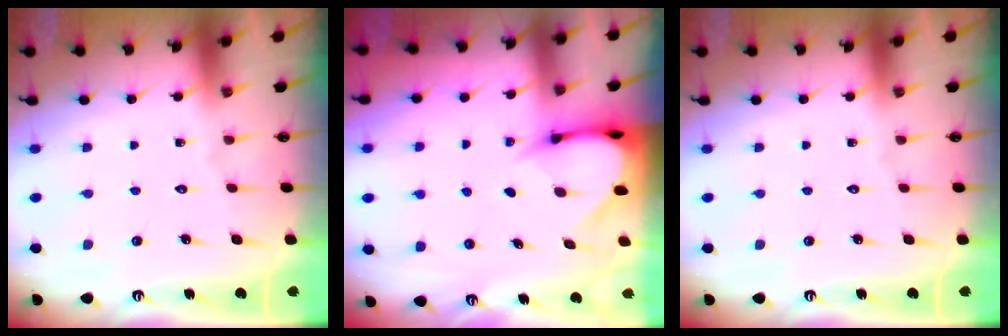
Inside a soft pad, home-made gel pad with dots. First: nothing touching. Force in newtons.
{"total": 3.9, "press": 3.9, "slide": 0.3}
{"total": 0.0}